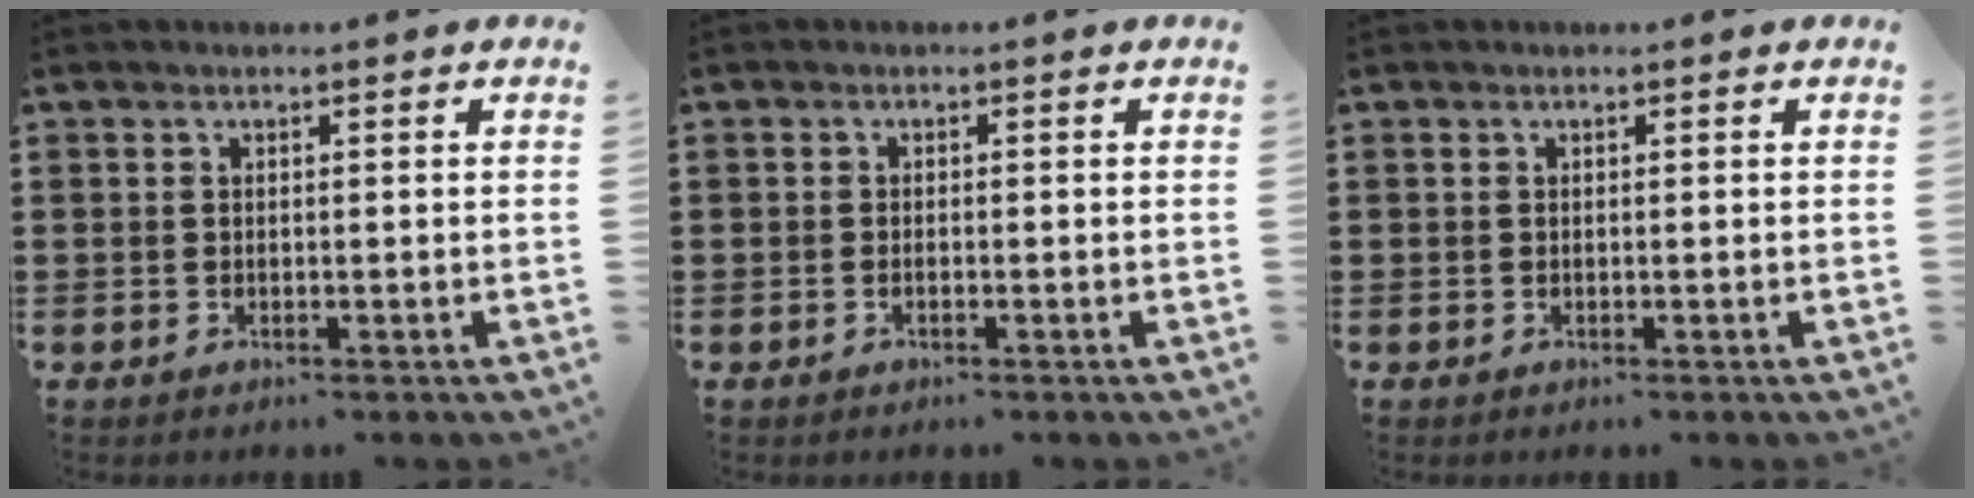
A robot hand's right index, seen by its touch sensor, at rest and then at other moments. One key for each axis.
{"total": 0.6, "fx": -0.4, "fy": 0.0, "fz": 0.4, "tx": -0.010, "ty": -0.005, "tz": -0.005}
{"total": 0.0}